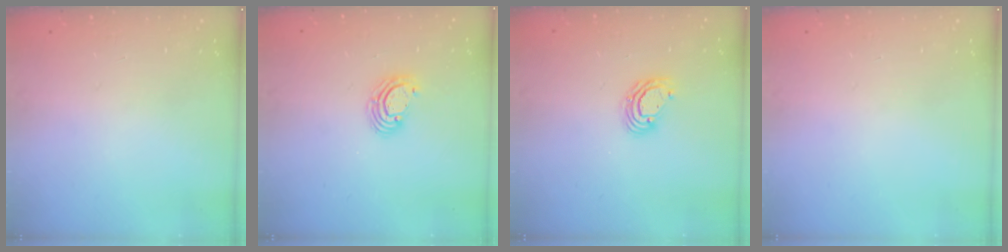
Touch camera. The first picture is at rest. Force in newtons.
{"total": 4.0, "press": 3.9, "slide": 0.2}
{"total": 6.3, "press": 6.3, "slide": 0.6}
{"total": 0.0}